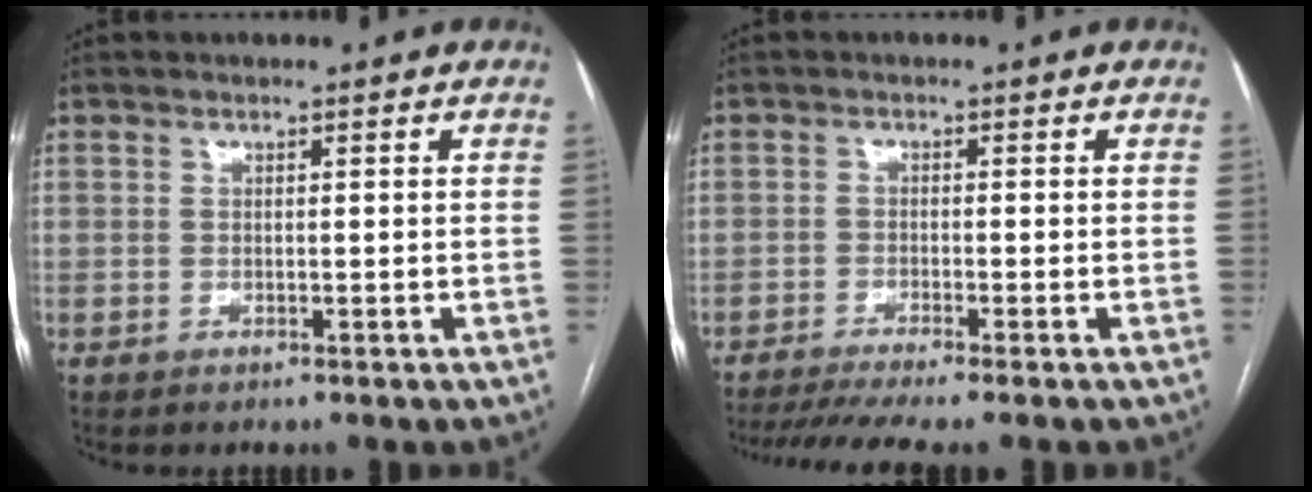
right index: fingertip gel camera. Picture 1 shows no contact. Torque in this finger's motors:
{"motor_torque": [1.07, -1.07, 0.42, 0.10]}